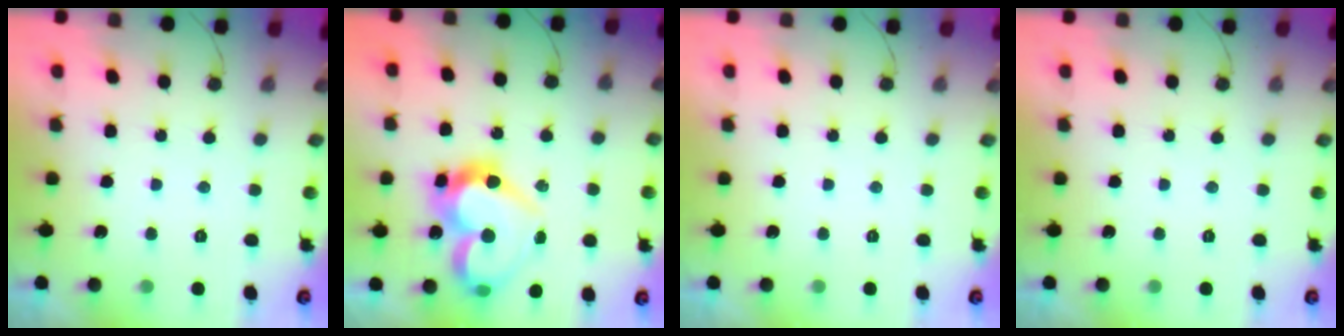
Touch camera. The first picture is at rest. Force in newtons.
{"total": 19.3, "press": 19.1, "slide": 2.5}
{"total": 0.0}
{"total": 0.0}